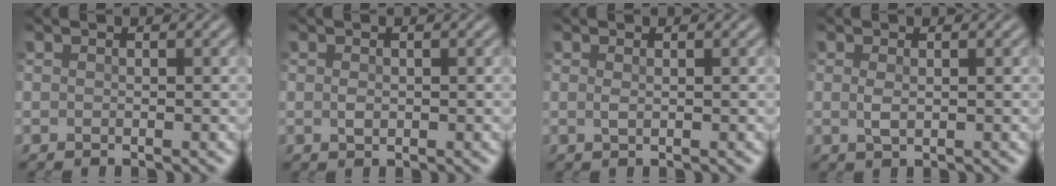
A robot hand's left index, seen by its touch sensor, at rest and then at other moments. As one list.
[{"total": 0.7, "force": [0.2, 0.5, 0.5], "torque": [-0.012, 0.003, 0.004]}, {"total": 0.6, "force": [0.3, 0.2, 0.4], "torque": [-0.012, 0.004, 0.007]}, {"total": 1.0, "force": [0.3, 0.5, 0.8], "torque": [-0.022, 0.003, 0.007]}]